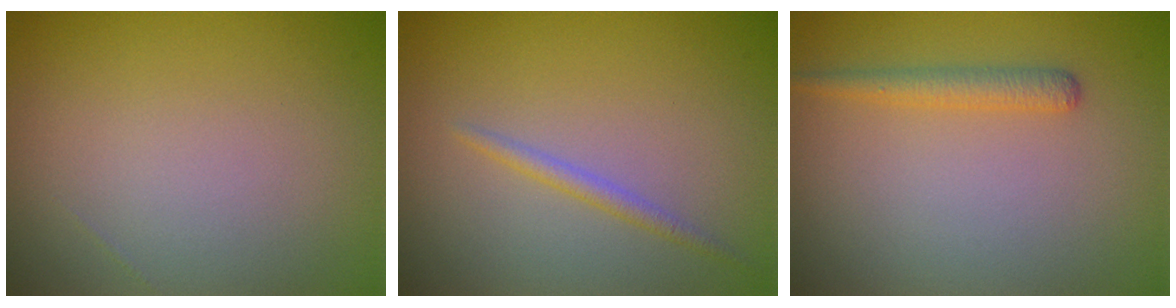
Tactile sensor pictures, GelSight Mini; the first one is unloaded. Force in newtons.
{"total": 1.2, "press": 1.2, "slide": 0.0}
{"total": 1.7, "press": 1.7, "slide": 0.1}